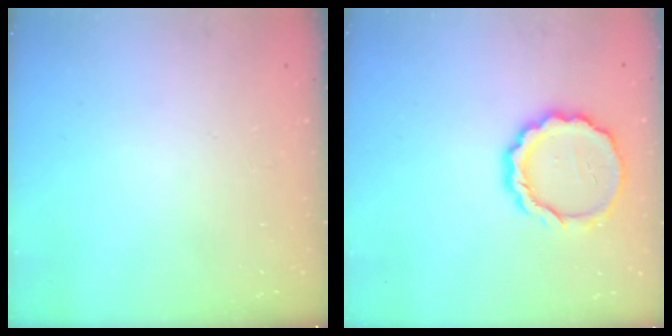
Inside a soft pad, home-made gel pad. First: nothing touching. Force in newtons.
{"total": 11.8, "press": 11.5, "slide": 2.4}